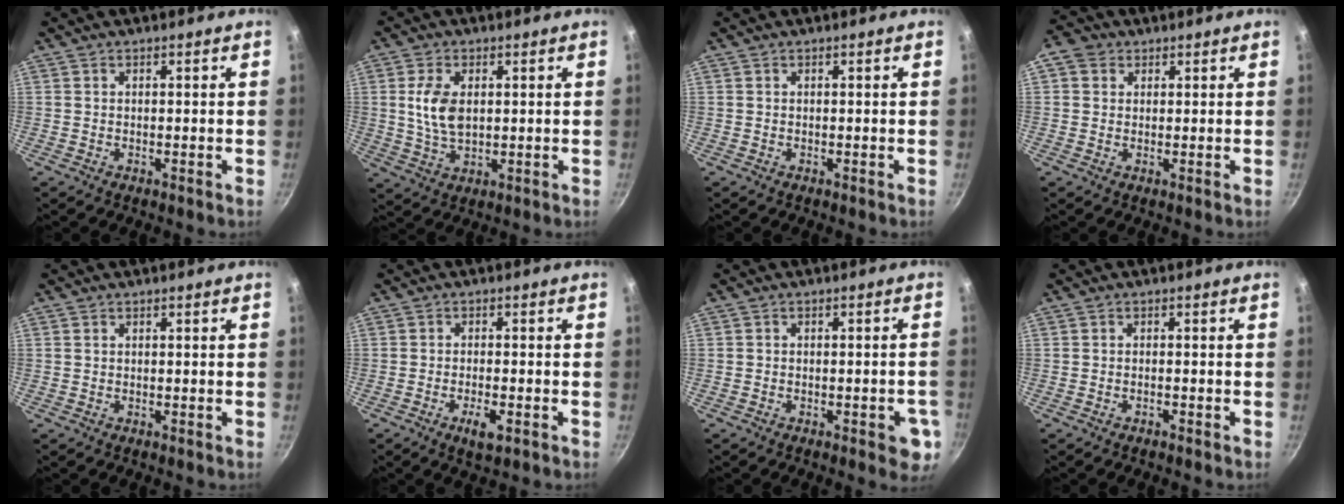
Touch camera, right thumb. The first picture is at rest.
{"total": 7.5, "force": [1.2, 4.3, 6.0], "torque": [-0.112, -0.006, 0.025]}
{"total": 0.0}
{"total": 3.7, "force": [1.2, 3.2, 1.5], "torque": [-0.009, 0.001, 0.011]}
{"total": 0.0}
{"total": 4.1, "force": [-1.8, 1.4, 3.3], "torque": [-0.057, 0.006, -0.028]}
{"total": 5.7, "force": [-2.3, 2.3, 4.8], "torque": [-0.041, 0.011, -0.026]}
{"total": 0.7, "force": [-0.6, 0.2, 0.2], "torque": [-0.011, 0.008, -0.006]}